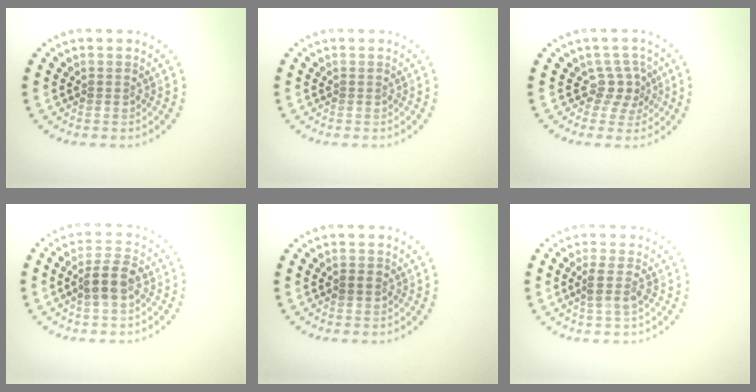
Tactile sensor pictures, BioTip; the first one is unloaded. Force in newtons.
{"total": 0.0}
{"total": 2.3, "press": 1.5, "slide": 1.7}
{"total": 3.2, "press": 3.1, "slide": 0.8}
{"total": 0.8, "press": 0.8, "slide": 0.3}
{"total": 1.8, "press": 1.5, "slide": 1.1}